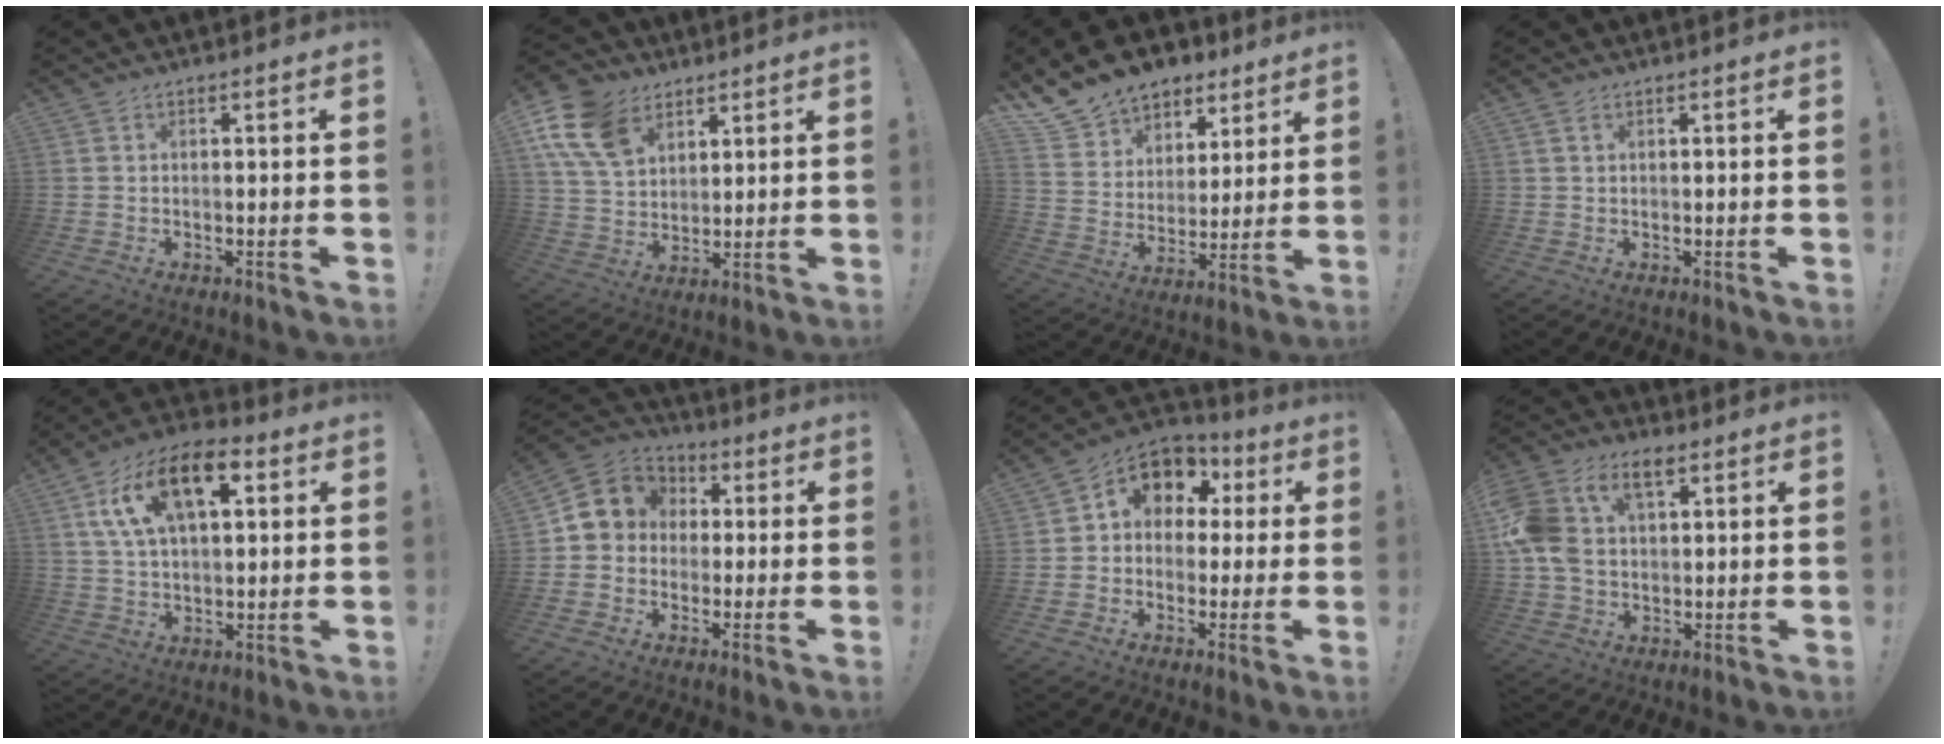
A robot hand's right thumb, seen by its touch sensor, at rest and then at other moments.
{"total": 15.4, "force": [8.3, 10.4, 7.8], "torque": [-0.154, -0.032, 0.163]}
{"total": 14.3, "force": [11.1, 8.5, 2.9], "torque": [-0.060, -0.086, 0.216]}
{"total": 1.4, "force": [0.8, 0.8, 0.9], "torque": [-0.015, 0.000, 0.014]}
{"total": 16.9, "force": [7.0, 8.8, 12.6], "torque": [-0.225, -0.010, 0.120]}
{"total": 9.0, "force": [1.2, 8.3, 3.3], "torque": [-0.041, 0.004, 0.029]}
{"total": 10.4, "force": [3.7, 8.2, 5.2], "torque": [-0.074, -0.016, 0.072]}
{"total": 14.7, "force": [5.0, 9.6, 9.9], "torque": [-0.202, -0.009, 0.095]}